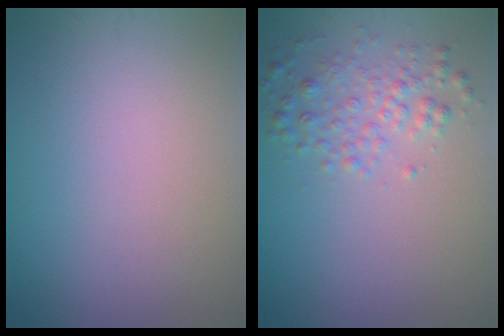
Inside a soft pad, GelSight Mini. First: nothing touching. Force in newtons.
{"total": 2.4, "press": 2.4, "slide": 0.1}